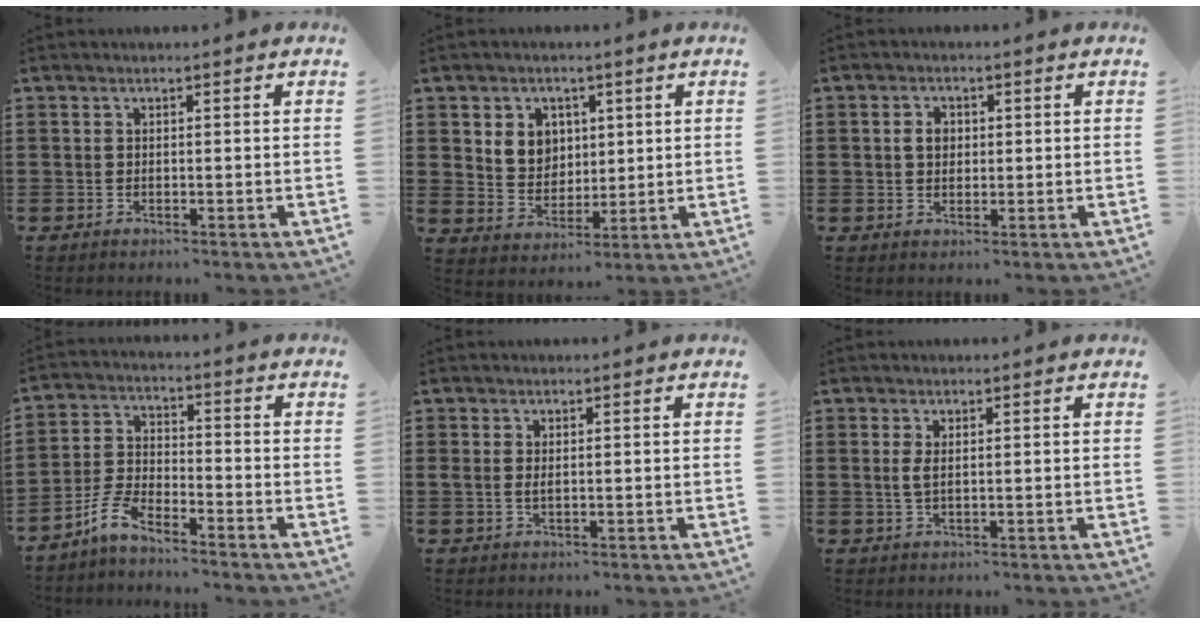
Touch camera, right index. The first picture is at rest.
{"total": 5.4, "force": [1.9, 4.8, 1.7], "torque": [-0.040, 0.009, 0.030]}
{"total": 2.5, "force": [0.3, 1.9, 1.6], "torque": [-0.036, 0.010, 0.004]}
{"total": 5.4, "force": [-4.7, 1.1, 2.6], "torque": [-0.078, -0.003, -0.098]}
{"total": 1.1, "force": [0.2, 0.4, 1.0], "torque": [-0.022, 0.004, 0.002]}
{"total": 1.7, "force": [0.4, 0.5, 1.6], "torque": [-0.031, 0.003, 0.005]}